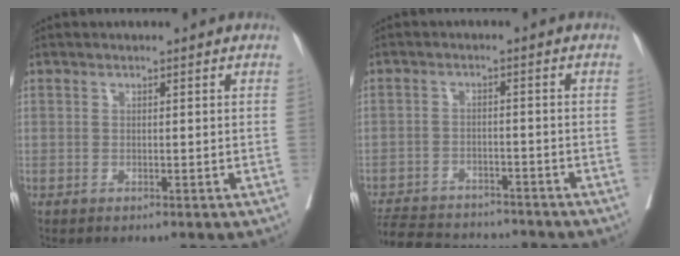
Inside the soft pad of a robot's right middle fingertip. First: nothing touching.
{"total": 12.5, "force": [-11.6, 3.1, 3.7], "torque": [-0.078, 0.001, -0.165]}